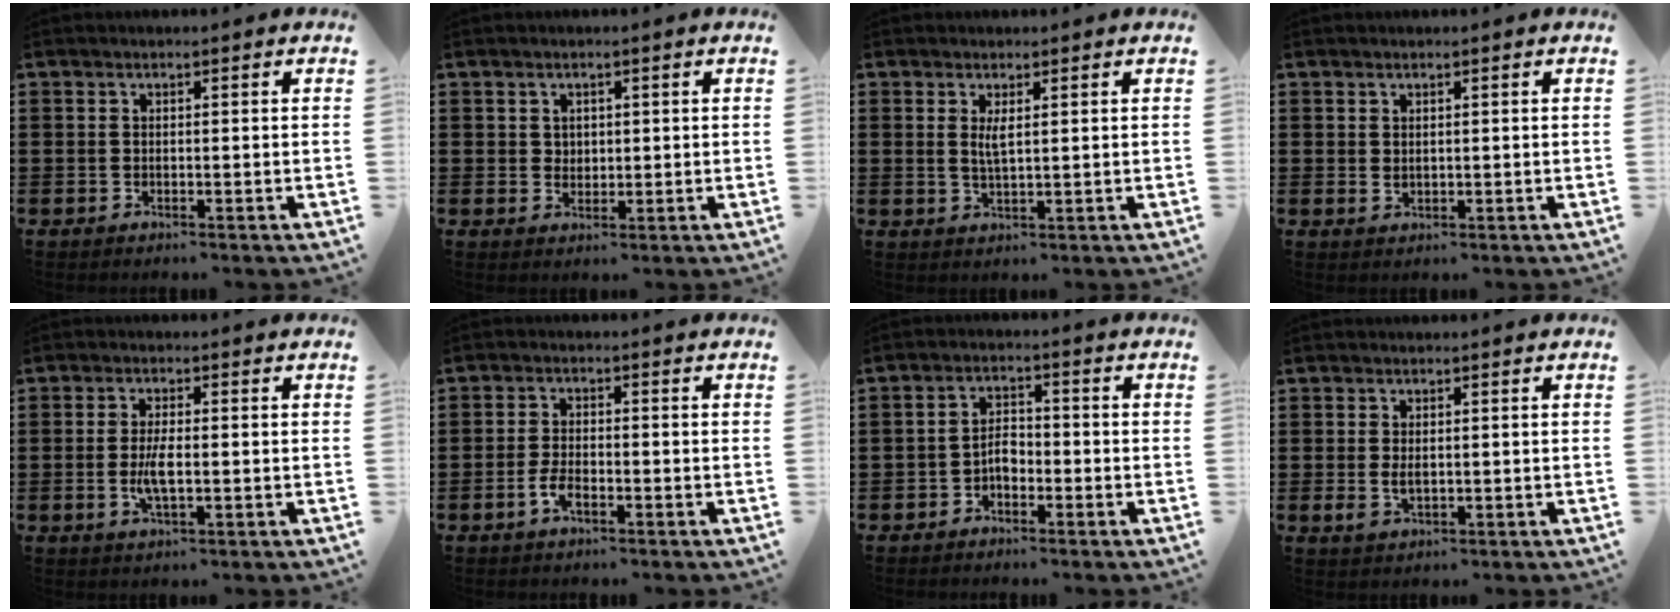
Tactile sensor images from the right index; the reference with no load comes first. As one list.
[{"total": 1.6, "force": [0.7, 1.3, 0.3], "torque": [-0.011, 0.006, 0.014]}, {"total": 2.4, "force": [0.7, 0.5, 2.2], "torque": [-0.045, 0.001, 0.011]}, {"total": 0.8, "force": [0.3, 0.6, 0.6], "torque": [-0.012, 0.004, 0.005]}, {"total": 4.1, "force": [-0.7, 1.2, 3.8], "torque": [-0.089, -0.005, -0.020]}, {"total": 3.1, "force": [-1.6, 1.2, 2.4], "torque": [-0.056, -0.002, -0.034]}, {"total": 2.9, "force": [-1.5, 1.7, 1.7], "torque": [-0.043, 0.004, -0.034]}, {"total": 2.1, "force": [-0.1, 1.2, 1.7], "torque": [-0.035, 0.003, -0.002]}]